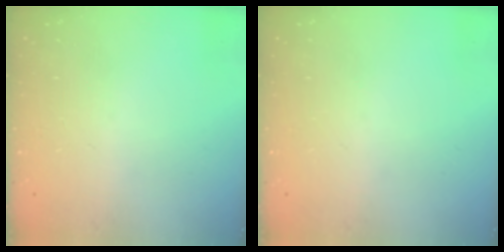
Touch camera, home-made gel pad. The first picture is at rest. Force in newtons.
{"total": 0.0}